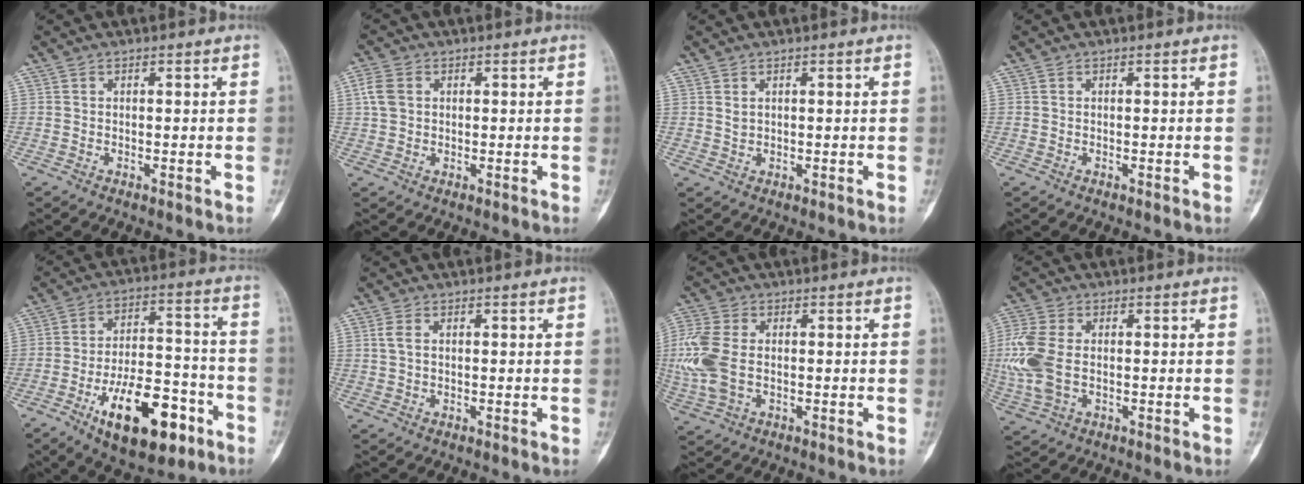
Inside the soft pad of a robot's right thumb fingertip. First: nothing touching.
{"total": 4.5, "force": [1.0, 3.5, 2.7], "torque": [-0.061, 0.007, 0.016]}
{"total": 1.0, "force": [0.4, 0.6, 0.7], "torque": [-0.012, -0.001, 0.012]}
{"total": 0.0}
{"total": 18.6, "force": [-9.0, 8.6, 13.8], "torque": [-0.195, 0.057, -0.134]}
{"total": 2.3, "force": [0.5, 1.4, 1.8], "torque": [-0.047, 0.005, 0.008]}
{"total": 10.2, "force": [-0.2, 6.4, 8.0], "torque": [-0.211, 0.006, -0.005]}
{"total": 10.1, "force": [-0.3, 6.2, 8.0], "torque": [-0.211, 0.005, -0.005]}